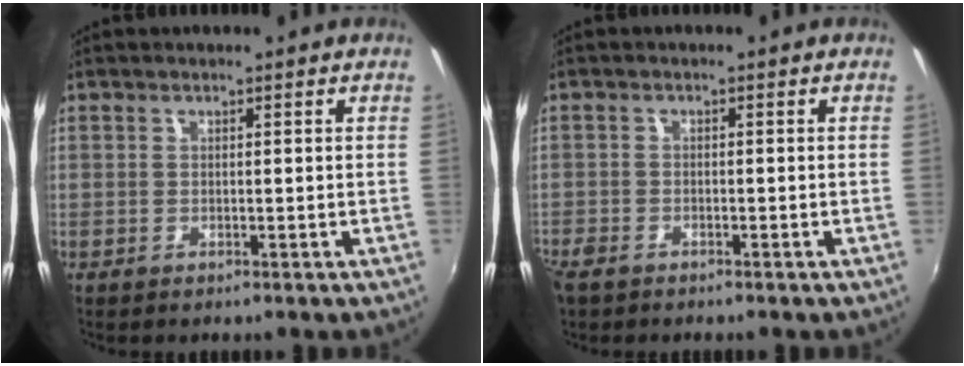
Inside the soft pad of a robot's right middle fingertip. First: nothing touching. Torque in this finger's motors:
{"motor_torque": [1.08, -1.06, 0.49, 0.19]}